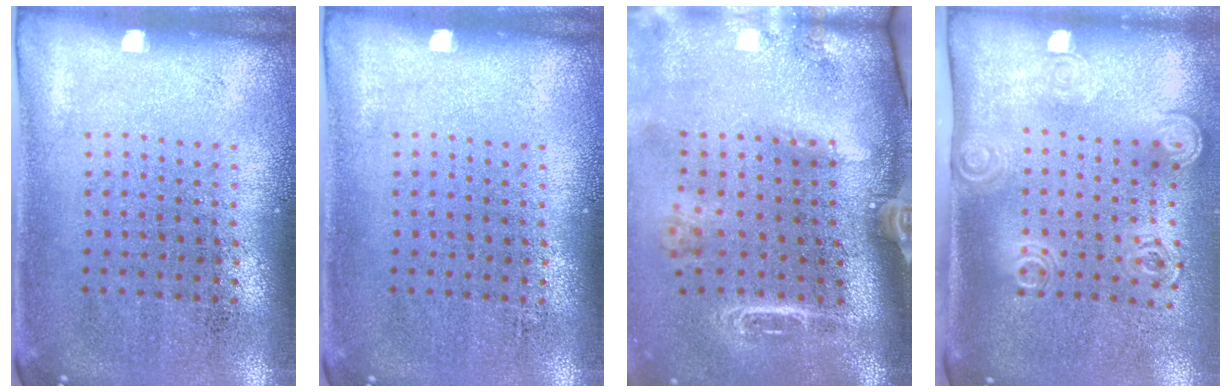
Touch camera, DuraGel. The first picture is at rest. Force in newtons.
{"total": 0.0}
{"total": 2.6, "press": 2.0, "slide": 1.7}
{"total": 2.0, "press": 1.4, "slide": 1.4}